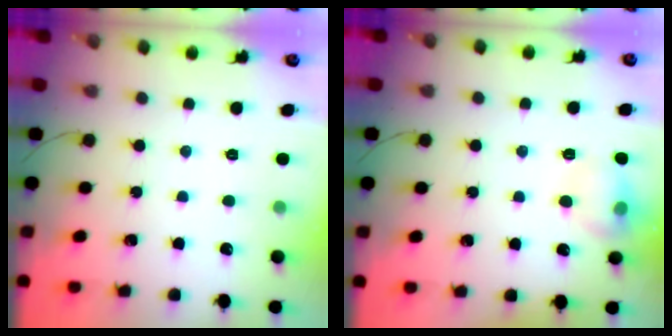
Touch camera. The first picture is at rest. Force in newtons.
{"total": 9.6, "press": 9.5, "slide": 1.3}